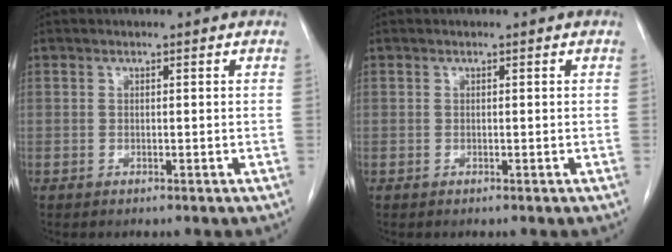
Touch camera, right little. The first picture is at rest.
{"total": 0.0}